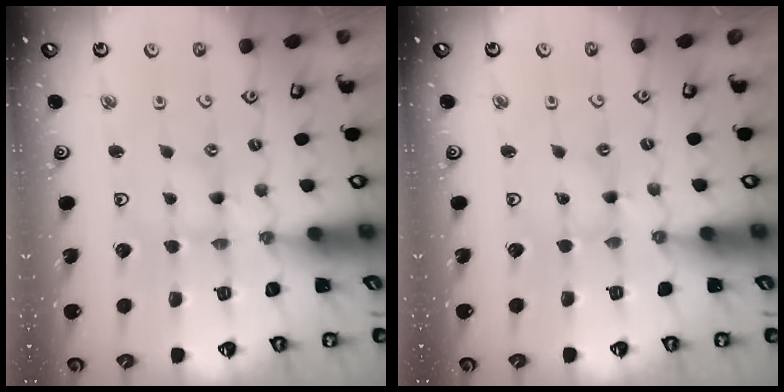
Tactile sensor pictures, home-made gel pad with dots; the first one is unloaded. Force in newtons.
{"total": 0.0}